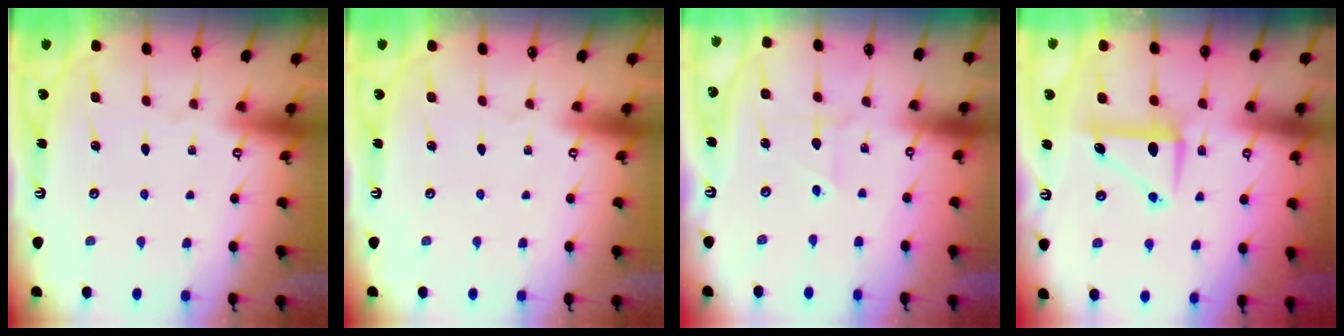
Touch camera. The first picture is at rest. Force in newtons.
{"total": 0.0}
{"total": 1.7, "press": 1.5, "slide": 0.9}
{"total": 7.9, "press": 7.8, "slide": 0.9}